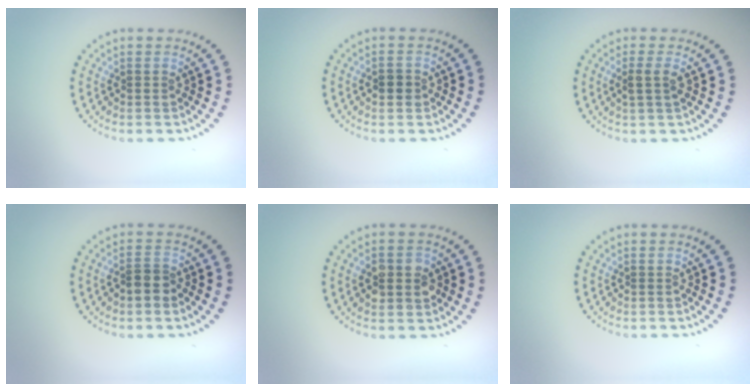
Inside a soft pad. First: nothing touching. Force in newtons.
{"total": 1.3, "press": 1.3, "slide": 0.1}
{"total": 1.5, "press": 1.3, "slide": 0.8}
{"total": 2.0, "press": 1.8, "slide": 1.1}
{"total": 2.7, "press": 2.7, "slide": 0.3}
{"total": 0.0}